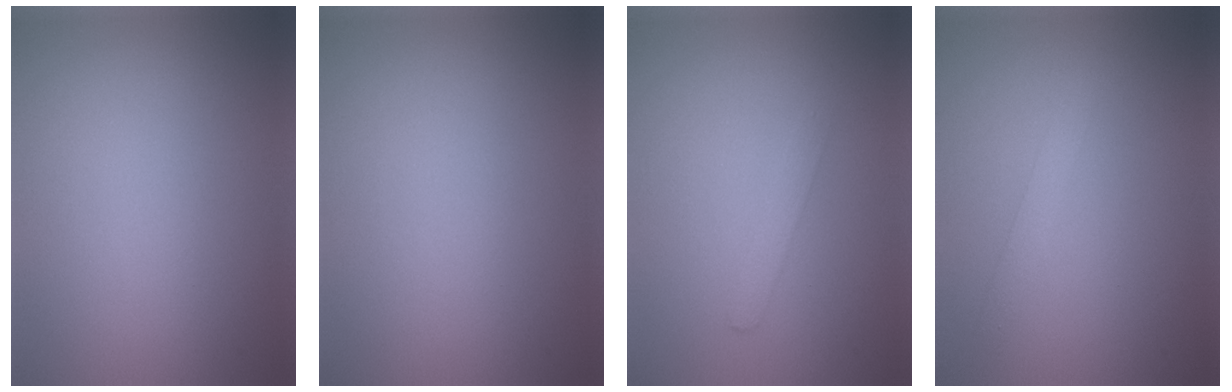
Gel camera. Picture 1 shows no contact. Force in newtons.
{"total": 0.0}
{"total": 1.2, "press": 1.2, "slide": 0.0}
{"total": 1.4, "press": 1.3, "slide": 0.1}